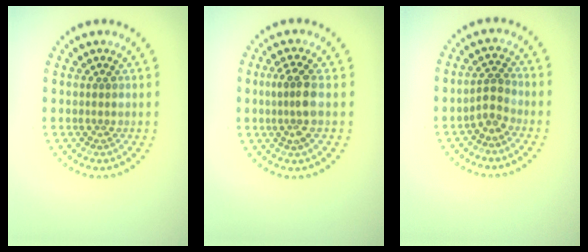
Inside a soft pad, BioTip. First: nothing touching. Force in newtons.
{"total": 2.6, "press": 2.4, "slide": 1.2}
{"total": 1.8, "press": 1.4, "slide": 1.1}